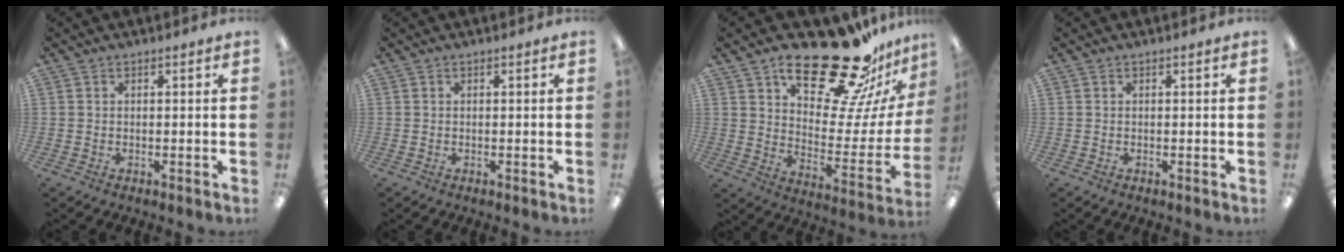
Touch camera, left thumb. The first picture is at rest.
{"total": 0.0}
{"total": 25.4, "force": [18.5, 8.6, 15.0], "torque": [-0.216, -0.125, 0.307]}
{"total": 0.0}